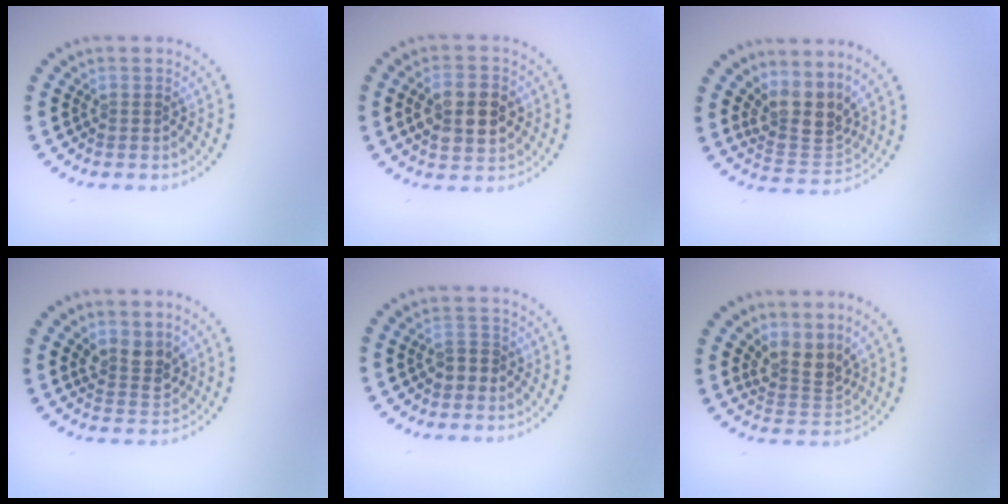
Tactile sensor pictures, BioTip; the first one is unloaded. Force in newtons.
{"total": 4.9, "press": 4.9, "slide": 0.1}
{"total": 3.9, "press": 2.8, "slide": 2.6}
{"total": 2.6, "press": 2.4, "slide": 1.1}
{"total": 1.9, "press": 1.7, "slide": 0.7}
{"total": 3.0, "press": 2.3, "slide": 2.0}